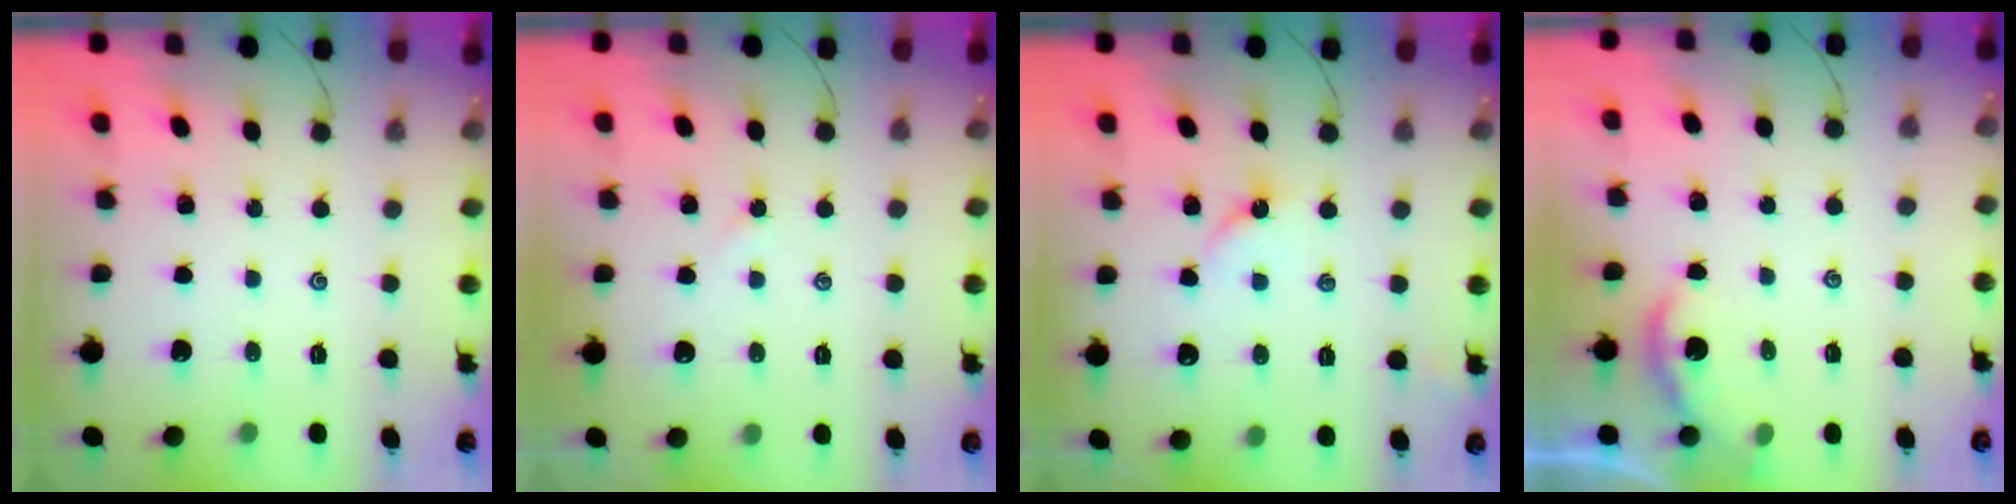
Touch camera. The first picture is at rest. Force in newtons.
{"total": 1.3, "press": 1.3, "slide": 0.3}
{"total": 3.4, "press": 3.4, "slide": 0.5}
{"total": 2.3, "press": 2.3, "slide": 0.3}